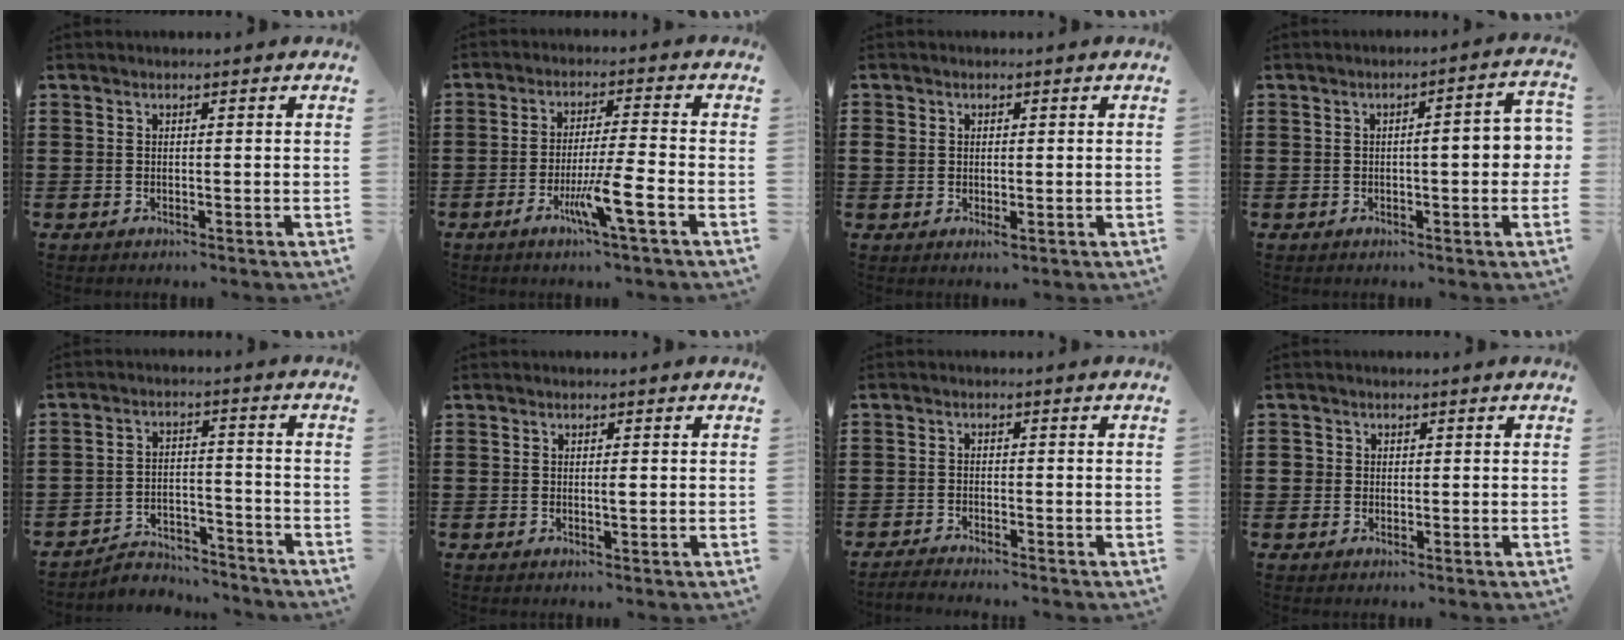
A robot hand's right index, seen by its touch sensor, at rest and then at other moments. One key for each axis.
{"total": 7.8, "fx": -3.7, "fy": 0.1, "fz": 6.9, "tx": -0.123, "ty": -0.012, "tz": -0.065}
{"total": 1.8, "fx": 0.0, "fy": 1.3, "fz": 1.3, "tx": -0.026, "ty": 0.005, "tz": -0.001}
{"total": 4.4, "fx": -0.4, "fy": 0.6, "fz": 4.3, "tx": -0.065, "ty": -0.001, "tz": -0.010}
{"total": 4.2, "fx": -4.1, "fy": 1.1, "fz": 0.5, "tx": -0.014, "ty": 0.010, "tz": -0.084}
{"total": 1.0, "fx": 0.2, "fy": 0.3, "fz": 1.0, "tx": -0.019, "ty": 0.002, "tz": 0.002}
{"total": 1.8, "fx": -1.8, "fy": -0.1, "fz": 0.0, "tx": -0.002, "ty": 0.002, "tz": -0.039}
{"total": 1.2, "fx": 0.3, "fy": 1.1, "fz": 0.3, "tx": -0.010, "ty": 0.003, "tz": 0.005}